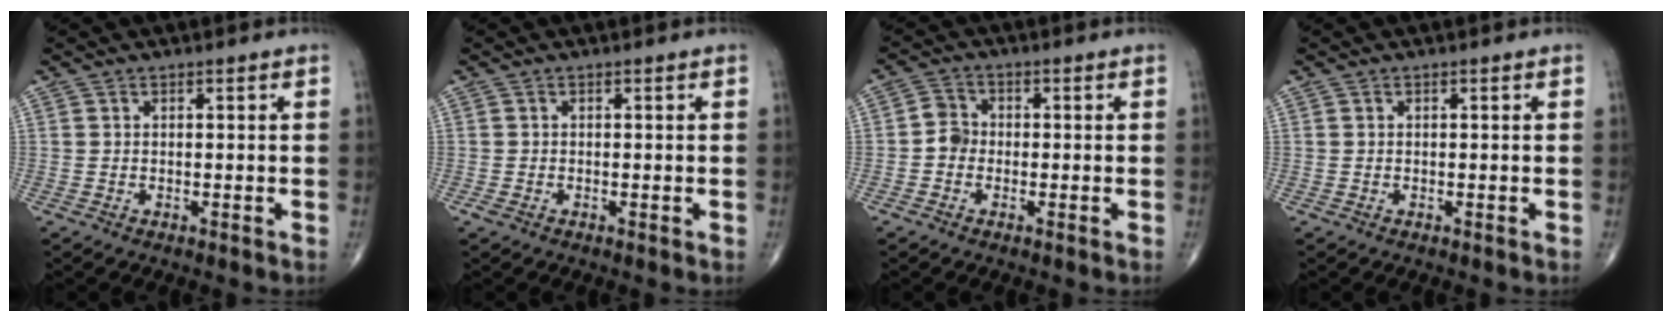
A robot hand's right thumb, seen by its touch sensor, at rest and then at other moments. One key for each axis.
{"total": 1.3, "fx": -0.5, "fy": 0.7, "fz": 1.0, "tx": -0.022, "ty": -0.002, "tz": -0.010}
{"total": 3.4, "fx": -0.8, "fy": 2.9, "fz": 1.5, "tx": -0.012, "ty": 0.009, "tz": -0.023}
{"total": 0.0}